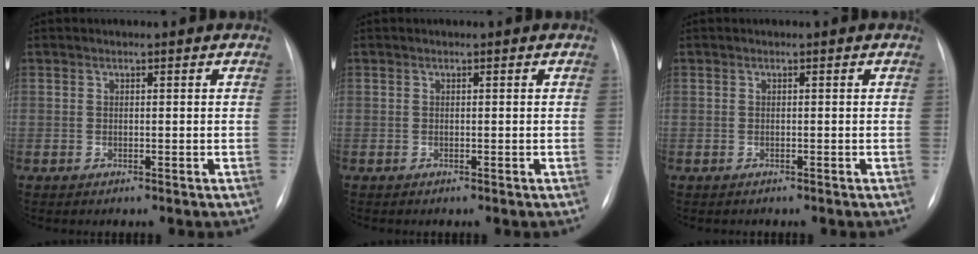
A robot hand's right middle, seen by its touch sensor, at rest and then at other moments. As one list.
[{"total": 0.0}, {"total": 0.0}]